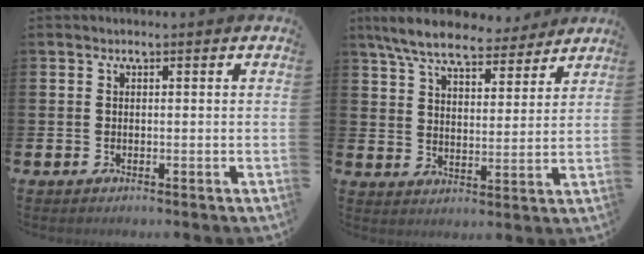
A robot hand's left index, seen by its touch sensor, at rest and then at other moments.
{"total": 8.1, "force": [7.3, 1.9, 2.8], "torque": [-0.082, -0.034, 0.131]}